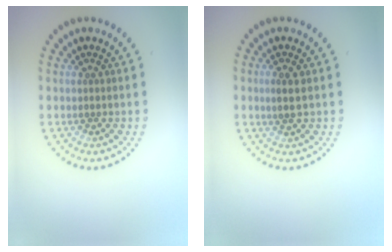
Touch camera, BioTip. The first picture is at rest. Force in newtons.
{"total": 1.9, "press": 1.8, "slide": 0.6}